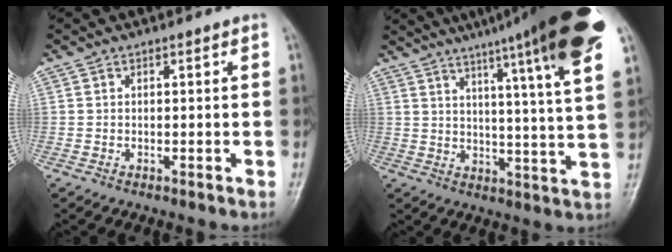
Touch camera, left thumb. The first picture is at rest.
{"total": 22.3, "force": [14.4, 1.4, 17.0], "torque": [-0.233, -0.050, 0.187]}